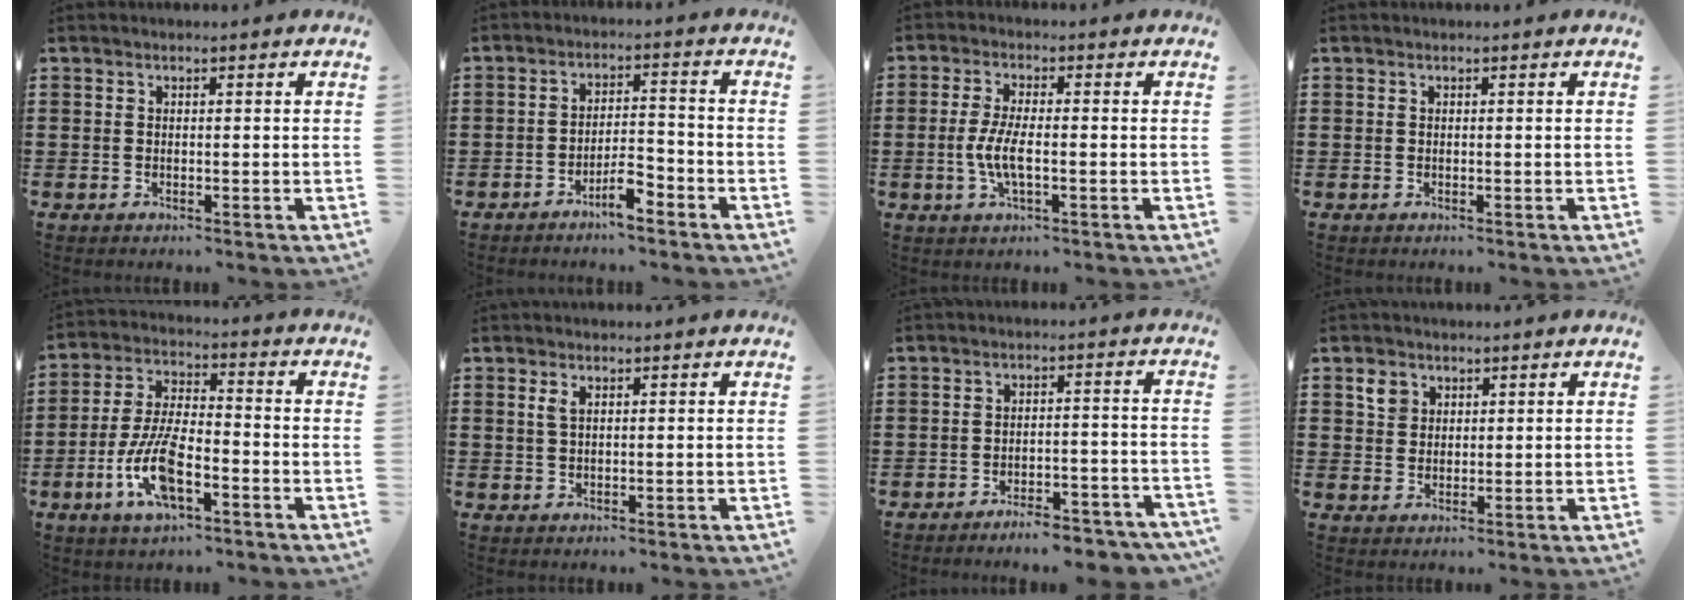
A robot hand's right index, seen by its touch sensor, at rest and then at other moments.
{"total": 4.9, "force": [-3.5, 1.3, 3.2], "torque": [-0.060, 0.009, -0.066]}
{"total": 5.1, "force": [-1.2, 1.5, 4.7], "torque": [-0.110, -0.003, -0.031]}
{"total": 0.0}
{"total": 10.0, "force": [-4.1, 3.8, 8.4], "torque": [-0.186, -0.004, -0.077]}
{"total": 1.5, "force": [0.6, 0.7, 1.2], "torque": [-0.028, 0.003, 0.010]}
{"total": 4.6, "force": [-4.5, 0.3, 1.2], "torque": [-0.021, 0.004, -0.087]}
{"total": 2.8, "force": [1.5, 2.3, 0.7], "torque": [-0.023, 0.011, 0.028]}